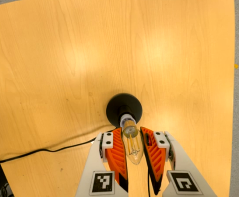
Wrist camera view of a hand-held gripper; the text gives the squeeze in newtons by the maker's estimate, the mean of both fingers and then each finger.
{"total": 20.9, "left": 22.9, "right": 18.9}